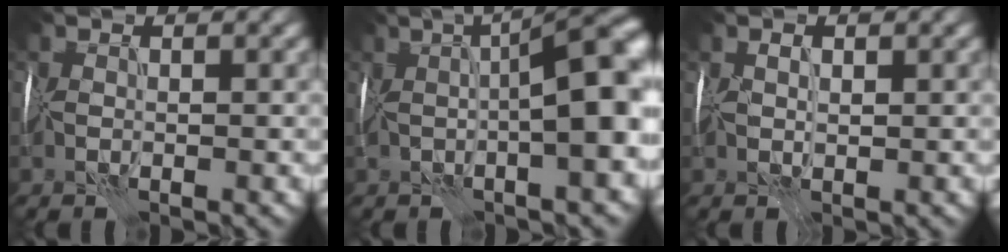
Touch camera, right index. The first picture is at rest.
{"total": 8.6, "force": [0.7, 2.0, 8.4], "torque": [-0.102, 0.022, 0.013]}
{"total": 1.0, "force": [0.5, 0.6, 0.6], "torque": [-0.011, 0.007, 0.013]}